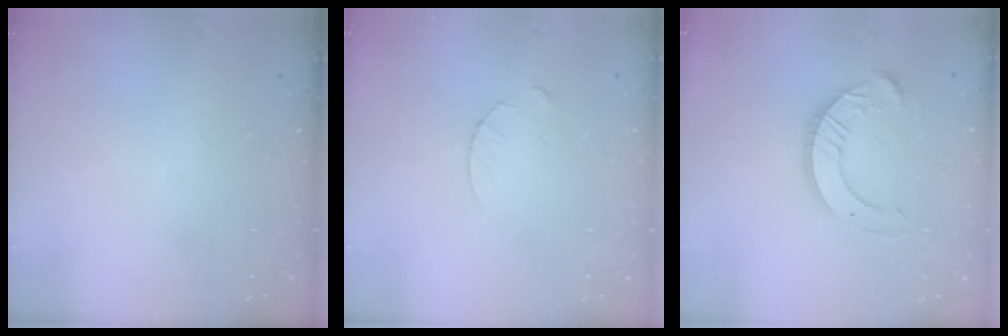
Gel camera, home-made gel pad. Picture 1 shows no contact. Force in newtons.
{"total": 3.3, "press": 3.3, "slide": 0.4}
{"total": 12.2, "press": 12.1, "slide": 1.2}